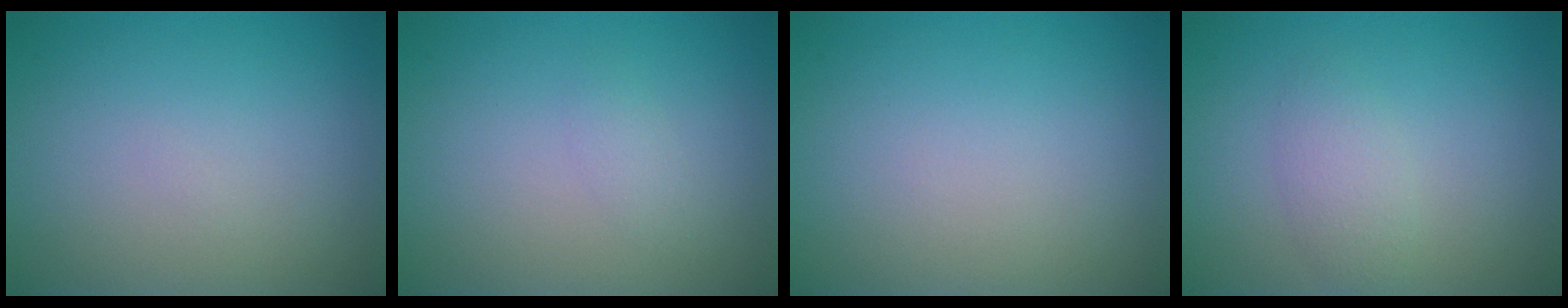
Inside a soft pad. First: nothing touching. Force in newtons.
{"total": 0.9, "press": 0.9, "slide": 0.0}
{"total": 0.0}
{"total": 1.9, "press": 1.9, "slide": 0.1}